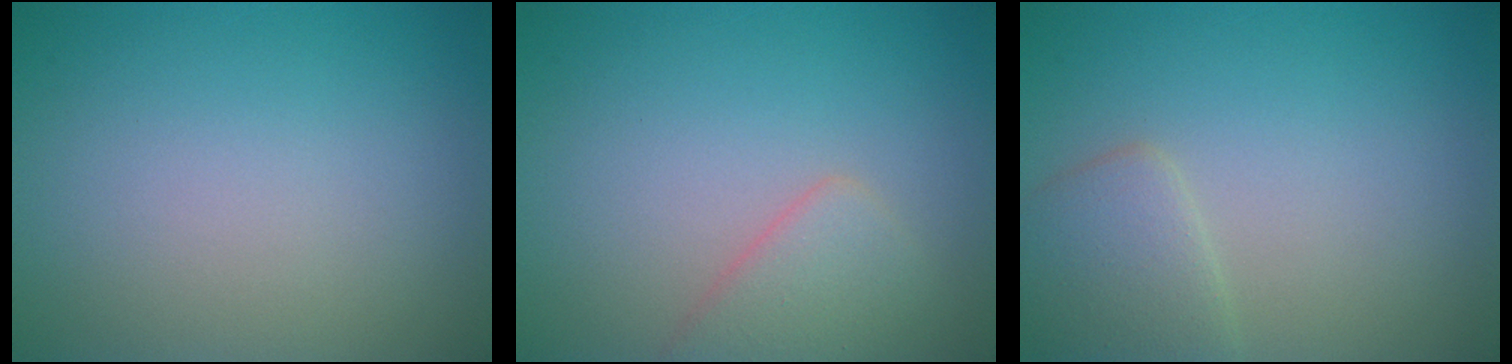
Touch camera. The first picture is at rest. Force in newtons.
{"total": 2.5, "press": 2.5, "slide": 0.2}
{"total": 2.6, "press": 2.6, "slide": 0.1}